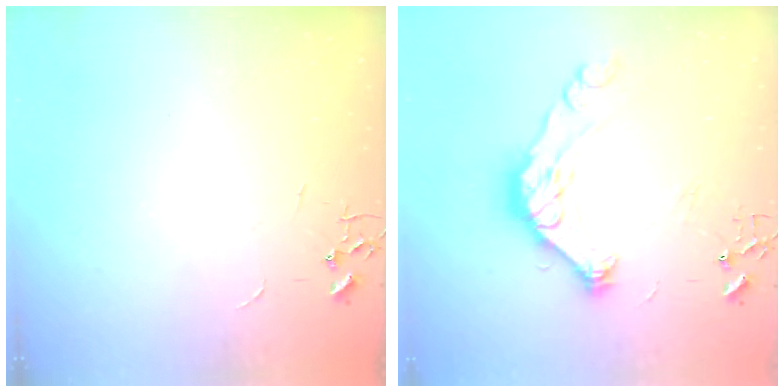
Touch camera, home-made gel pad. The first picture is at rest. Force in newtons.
{"total": 17.0, "press": 16.8, "slide": 2.1}